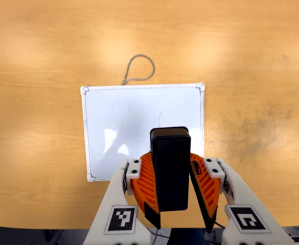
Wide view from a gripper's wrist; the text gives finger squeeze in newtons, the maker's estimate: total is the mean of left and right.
{"total": 8.3, "left": 9.1, "right": 7.6}